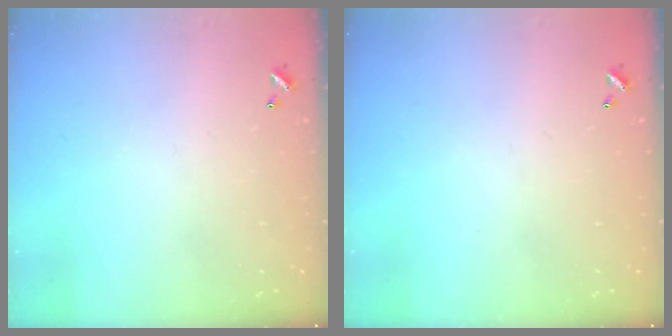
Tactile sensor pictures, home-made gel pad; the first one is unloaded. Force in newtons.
{"total": 0.0}